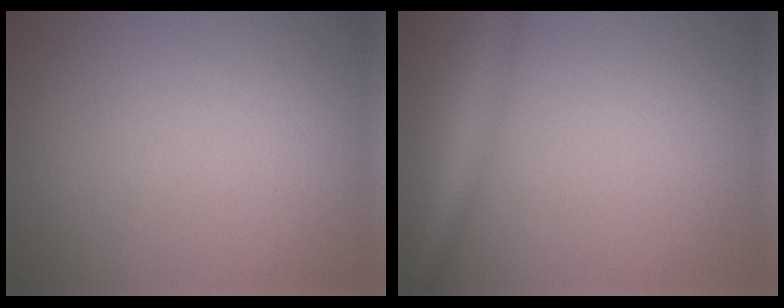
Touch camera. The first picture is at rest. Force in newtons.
{"total": 3.5, "press": 3.5, "slide": 0.2}